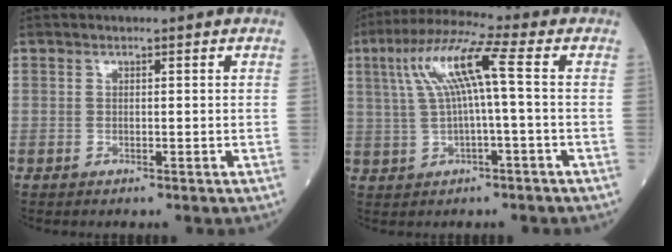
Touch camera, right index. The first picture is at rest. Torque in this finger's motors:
{"motor_torque": [0.83, 0.50, 0.62, 0.21]}